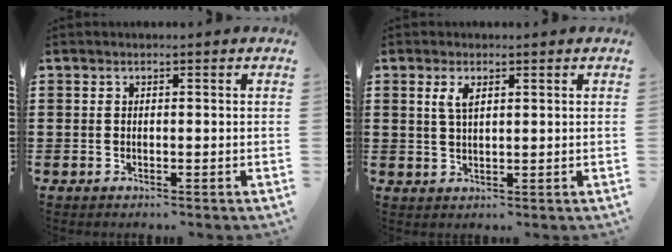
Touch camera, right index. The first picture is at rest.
{"total": 2.6, "force": [1.1, 1.0, 2.1], "torque": [-0.046, 0.004, 0.019]}